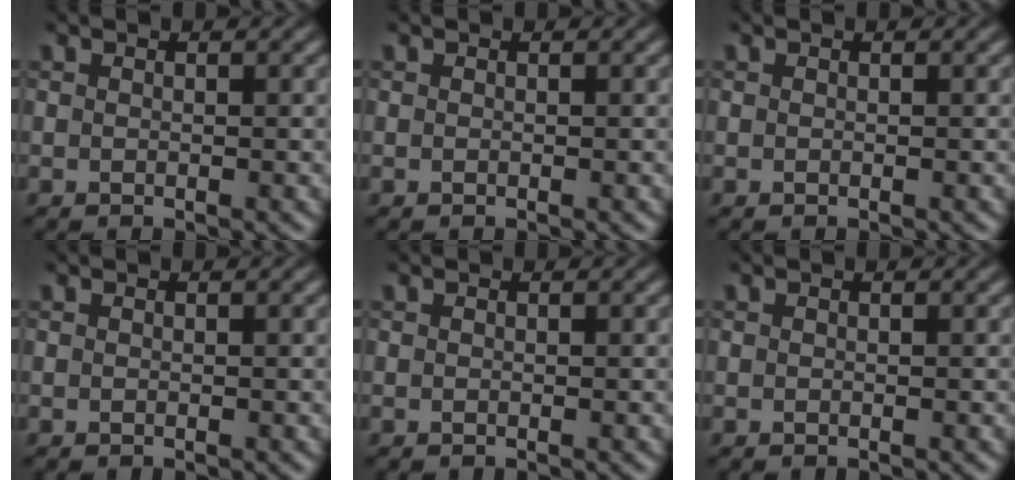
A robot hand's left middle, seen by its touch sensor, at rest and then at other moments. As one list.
[{"total": 0.0}, {"total": 0.0}, {"total": 0.0}, {"total": 0.0}, {"total": 0.0}]